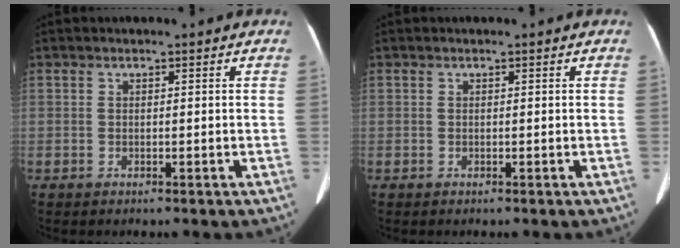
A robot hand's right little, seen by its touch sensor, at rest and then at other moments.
{"total": 0.0}